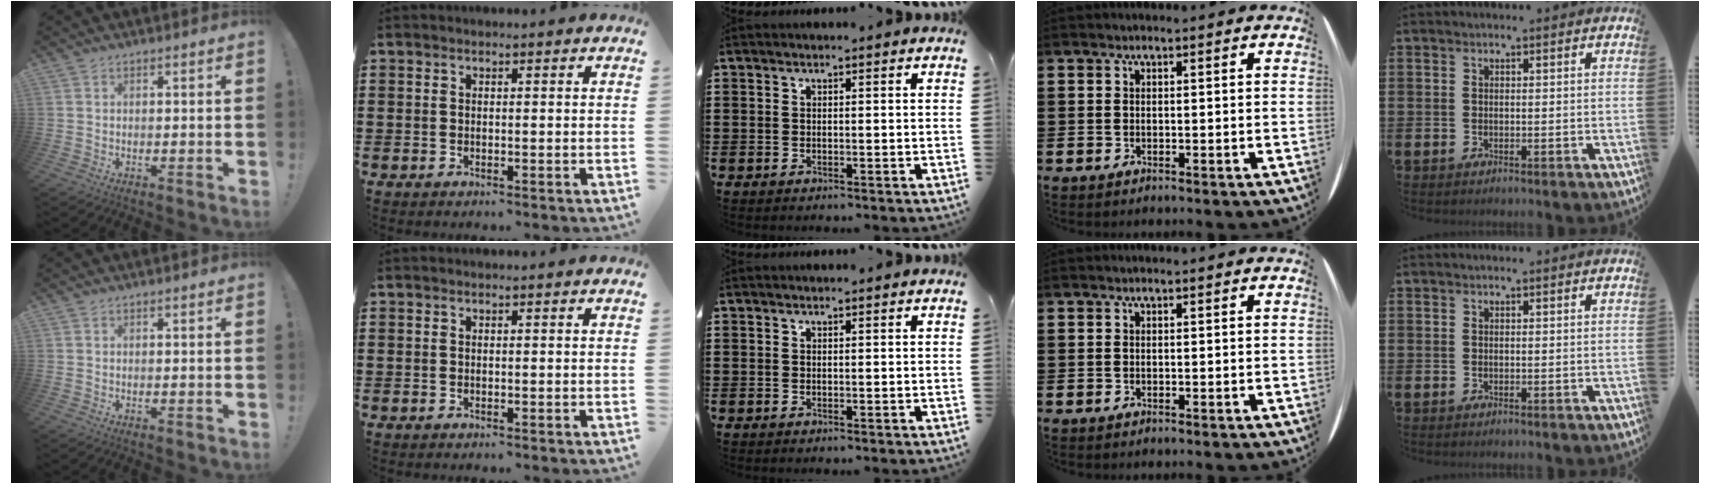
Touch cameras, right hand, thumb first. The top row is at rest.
{}